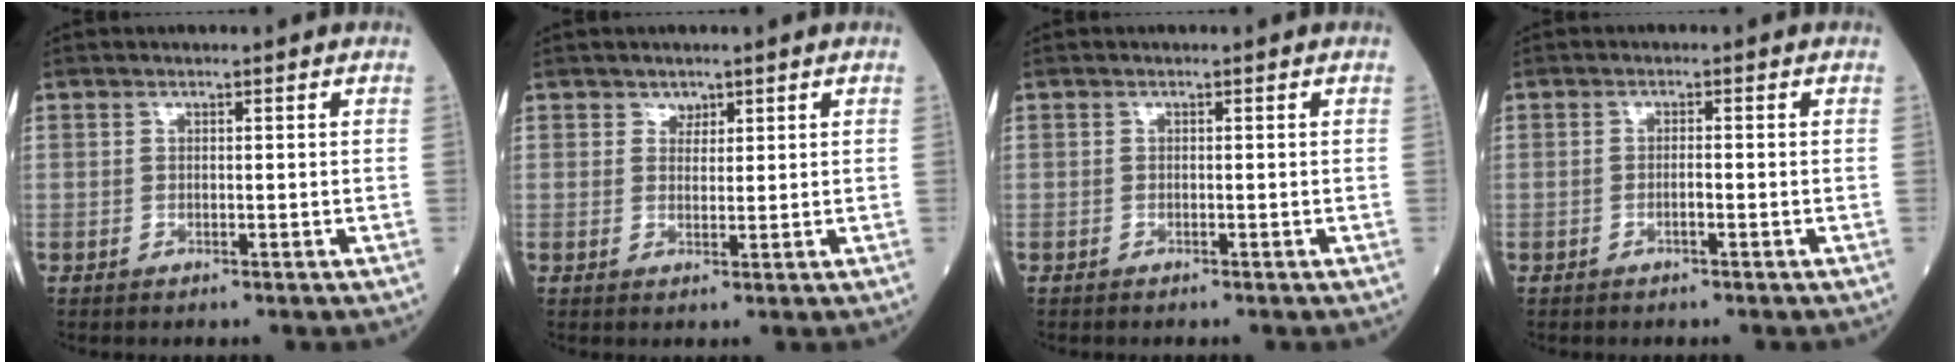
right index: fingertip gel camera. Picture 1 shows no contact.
{"total": 2.5, "force": [1.5, 1.9, 0.7], "torque": [-0.017, 0.007, 0.030]}
{"total": 0.7, "force": [-0.4, 0.5, 0.3], "torque": [-0.020, 0.000, -0.006]}
{"total": 1.4, "force": [-0.6, 0.5, 1.2], "torque": [-0.029, 0.002, -0.010]}